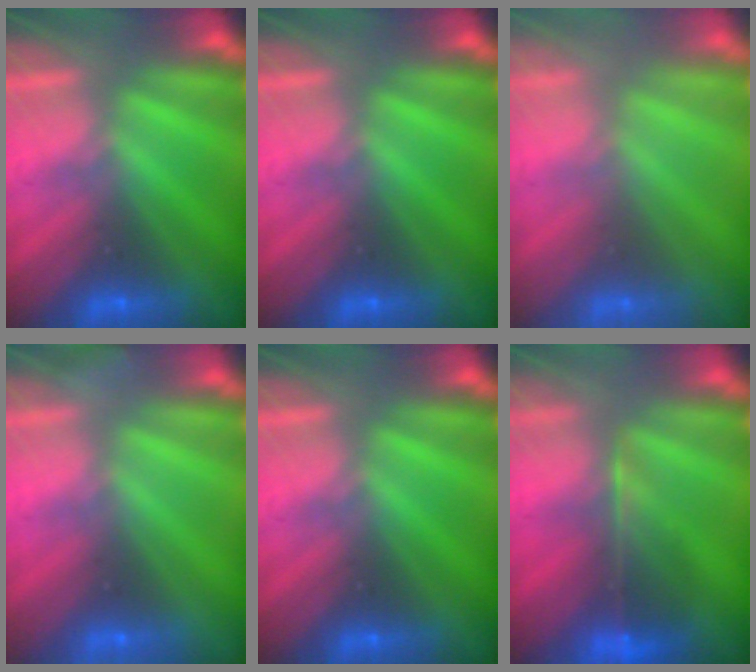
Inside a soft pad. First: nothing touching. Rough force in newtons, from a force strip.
{"total": 0.0}
{"total": 2.9}
{"total": 2.3}
{"total": 0.0}
{"total": 7.6}